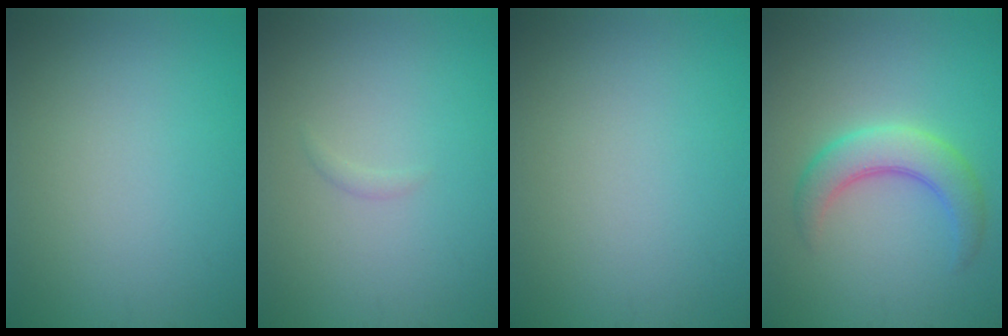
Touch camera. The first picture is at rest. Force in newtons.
{"total": 0.5, "press": 0.5, "slide": 0.0}
{"total": 0.0}
{"total": 4.3, "press": 4.3, "slide": 0.1}